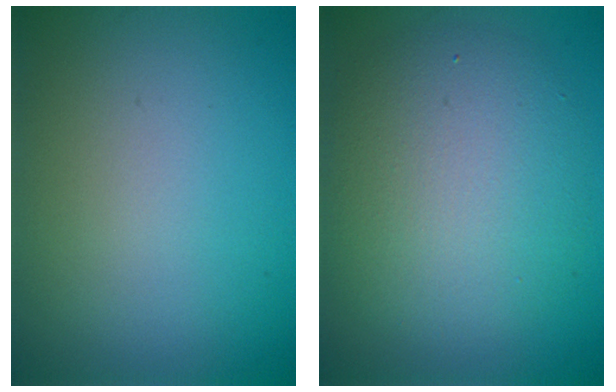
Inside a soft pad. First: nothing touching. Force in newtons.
{"total": 6.7, "press": 6.7, "slide": 0.3}